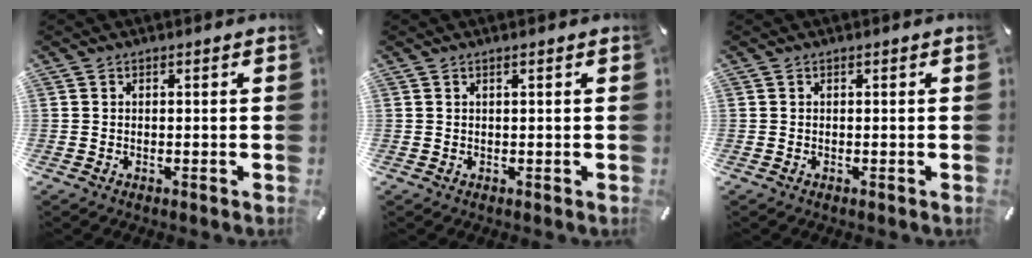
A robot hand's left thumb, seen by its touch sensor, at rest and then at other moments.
{"total": 0.8, "force": [0.3, 0.0, 0.7], "torque": [-0.011, 0.000, 0.005]}
{"total": 0.0}